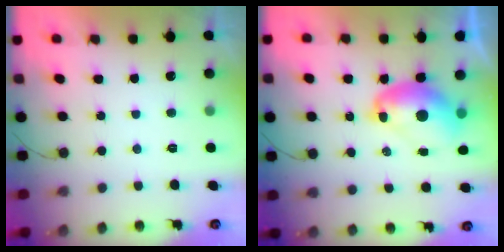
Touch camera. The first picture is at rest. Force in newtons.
{"total": 10.5, "press": 10.4, "slide": 1.1}